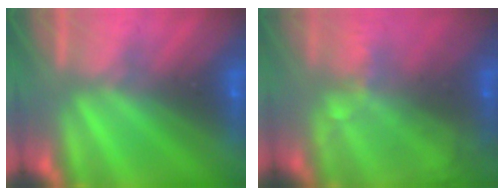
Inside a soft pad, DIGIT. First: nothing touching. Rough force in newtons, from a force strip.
{"total": 11.4}